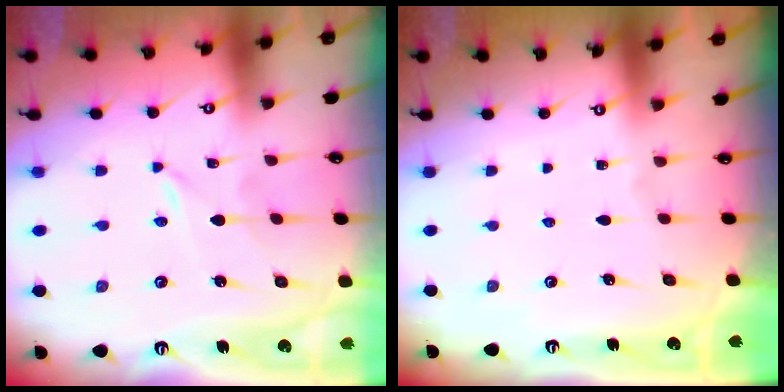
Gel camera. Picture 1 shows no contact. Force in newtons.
{"total": 0.0}